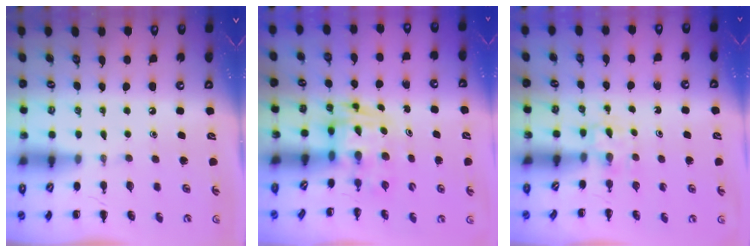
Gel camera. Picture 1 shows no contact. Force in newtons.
{"total": 3.6, "press": 3.5, "slide": 0.6}
{"total": 2.3, "press": 2.1, "slide": 0.9}